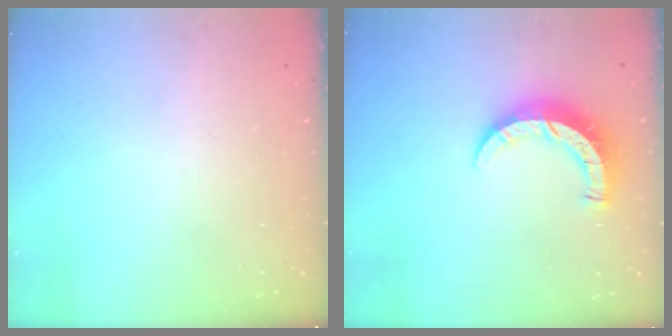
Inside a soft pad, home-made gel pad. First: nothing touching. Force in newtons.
{"total": 7.8, "press": 7.8, "slide": 0.6}